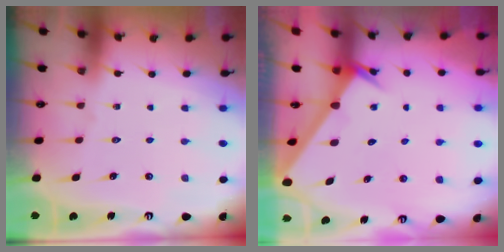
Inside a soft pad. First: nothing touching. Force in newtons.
{"total": 2.5, "press": 2.5, "slide": 0.3}